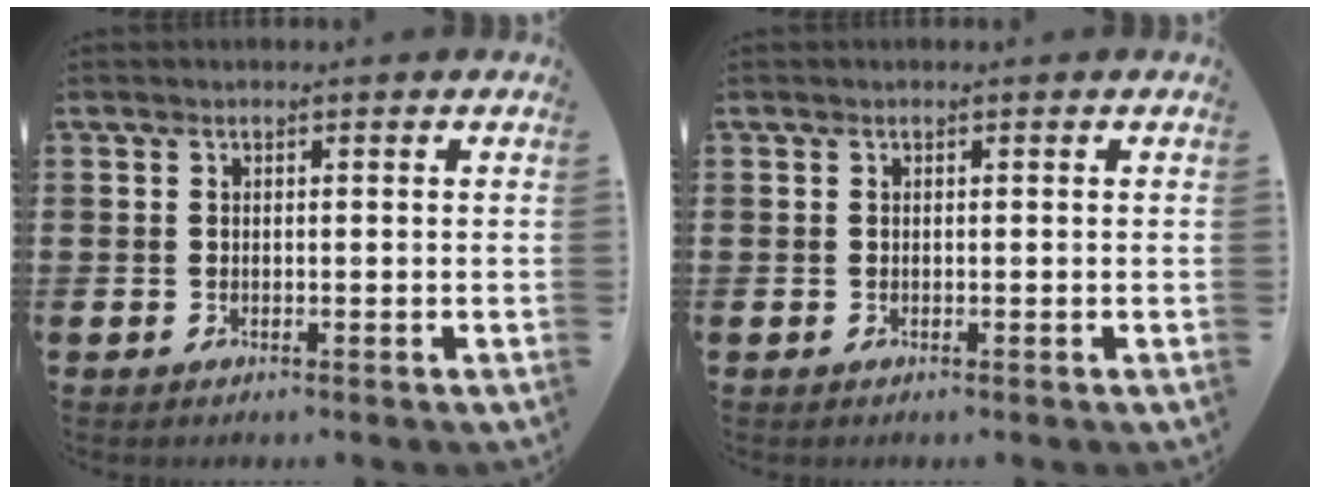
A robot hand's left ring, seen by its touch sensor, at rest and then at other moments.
{"total": 0.0}